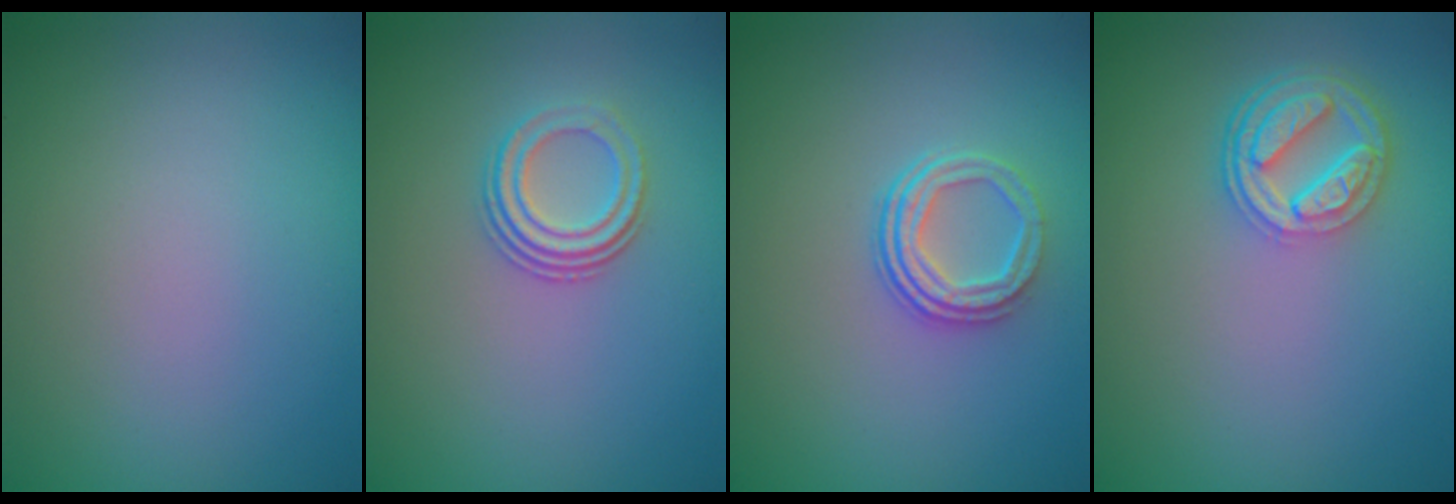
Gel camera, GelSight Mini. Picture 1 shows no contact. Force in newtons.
{"total": 2.8, "press": 2.1, "slide": 1.9}
{"total": 3.2, "press": 2.5, "slide": 2.0}
{"total": 4.5, "press": 3.5, "slide": 2.8}